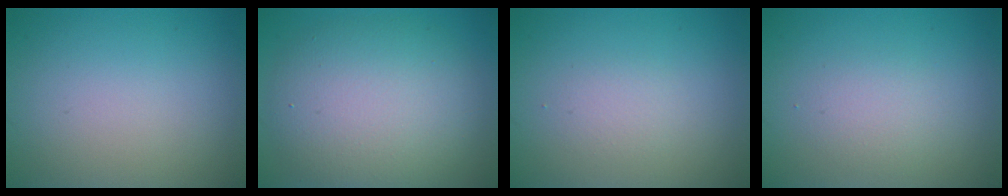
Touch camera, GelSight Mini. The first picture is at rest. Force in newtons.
{"total": 8.5, "press": 8.4, "slide": 0.6}
{"total": 1.2, "press": 1.2, "slide": 0.0}
{"total": 1.8, "press": 1.8, "slide": 0.0}